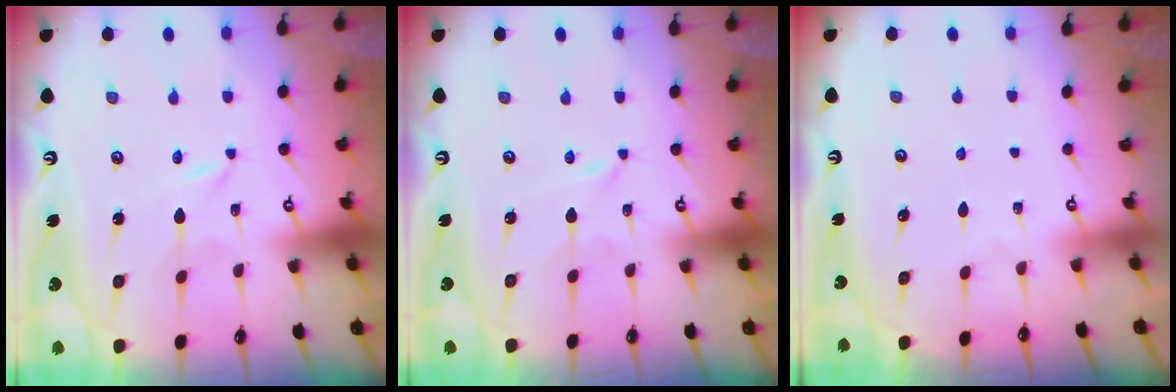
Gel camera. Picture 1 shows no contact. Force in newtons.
{"total": 0.0}
{"total": 0.0}